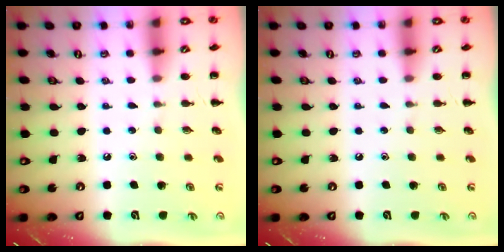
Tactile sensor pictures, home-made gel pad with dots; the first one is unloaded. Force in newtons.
{"total": 0.0}